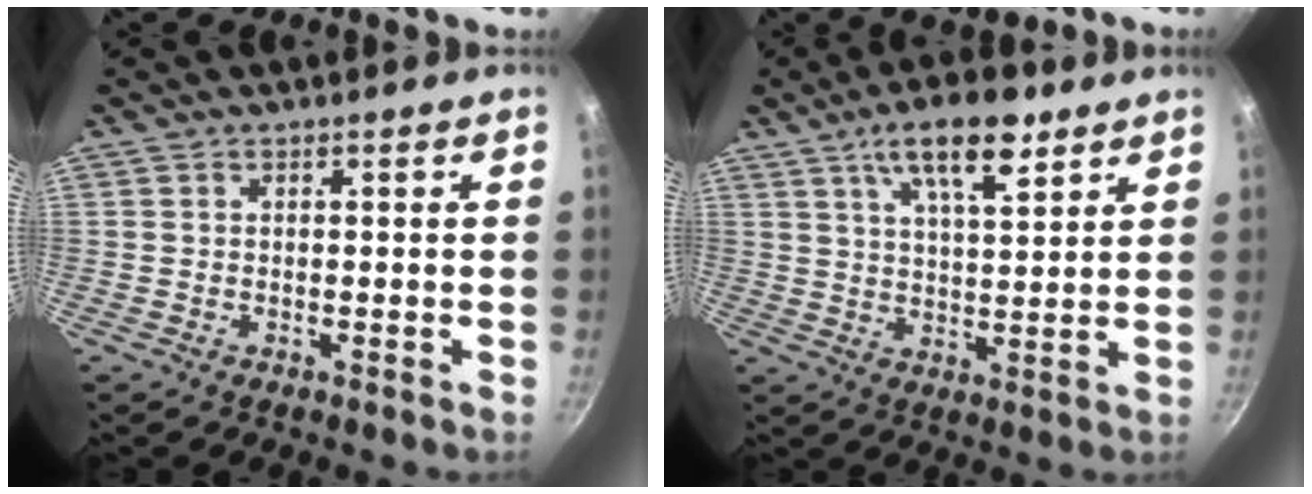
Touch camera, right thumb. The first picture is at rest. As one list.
[{"total": 11.0, "force": [6.3, 3.8, 8.2], "torque": [-0.121, -0.021, 0.105]}]